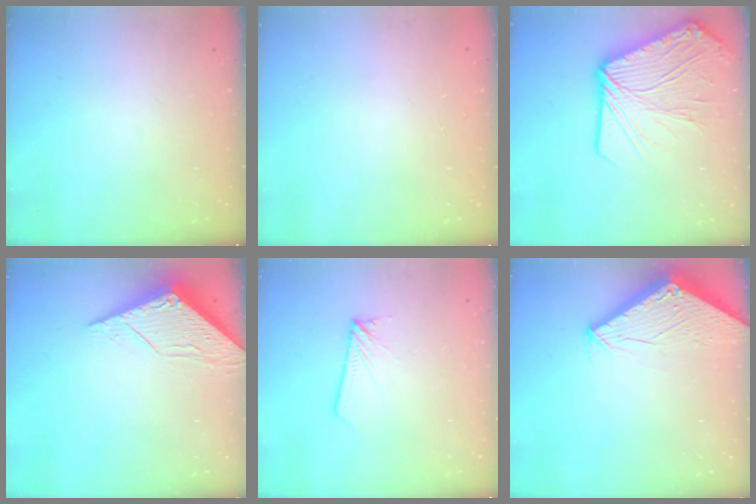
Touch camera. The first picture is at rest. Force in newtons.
{"total": 0.0}
{"total": 21.3, "press": 21.2, "slide": 2.4}
{"total": 6.2, "press": 6.2, "slide": 0.5}
{"total": 1.8, "press": 1.8, "slide": 0.1}
{"total": 2.8, "press": 2.8, "slide": 0.1}